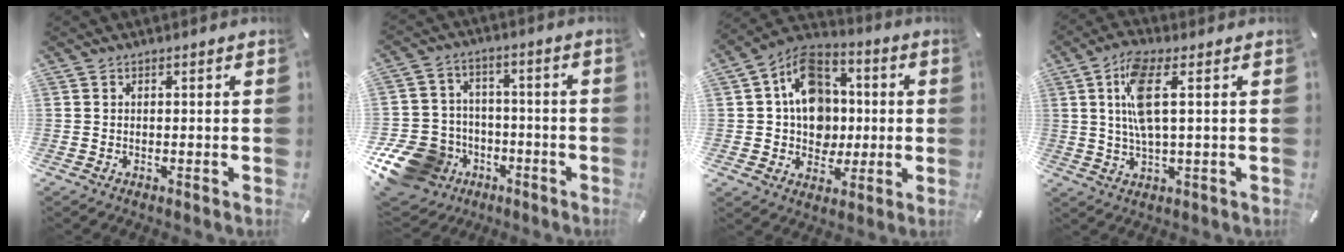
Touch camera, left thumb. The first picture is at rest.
{"total": 15.2, "force": [-6.6, 12.4, 5.9], "torque": [-0.130, 0.046, -0.108]}
{"total": 13.6, "force": [0.7, 11.9, 6.5], "torque": [-0.108, 0.006, 0.015]}
{"total": 9.7, "force": [2.0, 2.9, 9.1], "torque": [-0.195, -0.004, 0.029]}